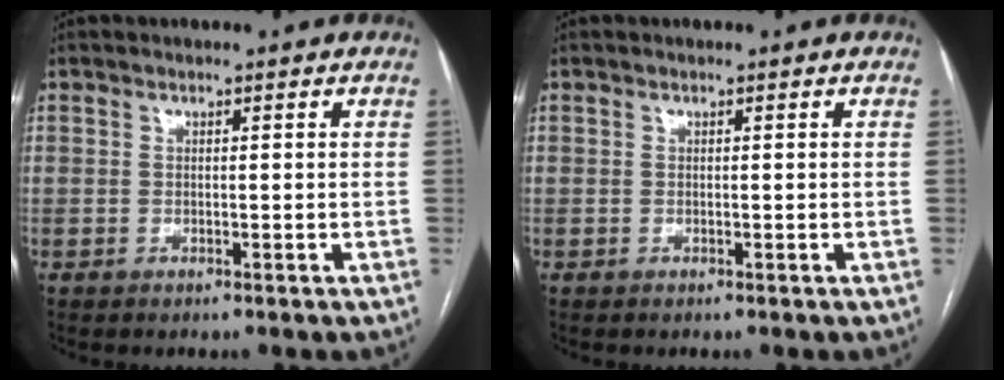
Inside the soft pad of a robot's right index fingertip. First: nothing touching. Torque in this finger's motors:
{"motor_torque": [-0.02, 0.01, 0.00, 0.00]}